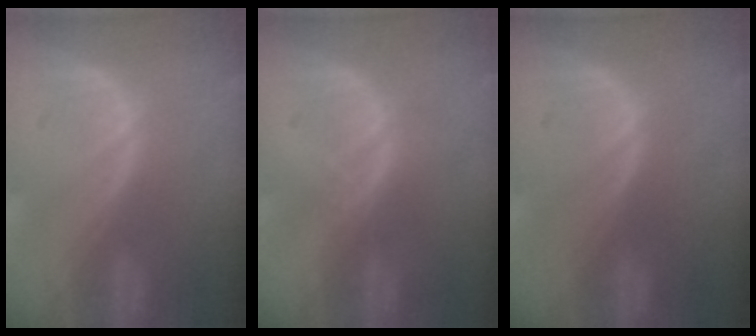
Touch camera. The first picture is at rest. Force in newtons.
{"total": 1.8, "press": 1.6, "slide": 0.7}
{"total": 0.0}